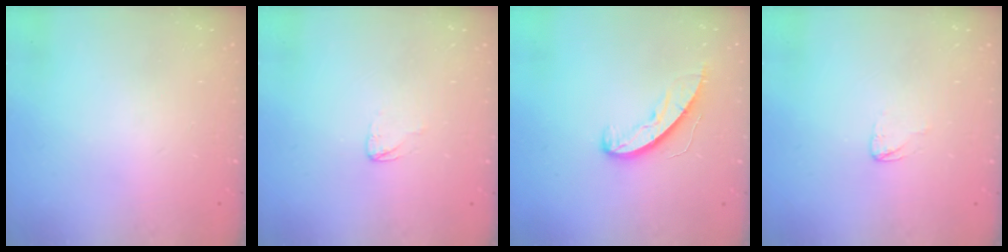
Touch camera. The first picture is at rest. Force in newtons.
{"total": 2.0, "press": 2.0, "slide": 0.1}
{"total": 8.2, "press": 8.2, "slide": 0.4}
{"total": 2.0, "press": 2.0, "slide": 0.1}